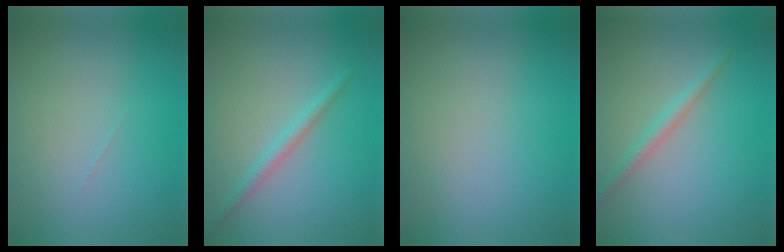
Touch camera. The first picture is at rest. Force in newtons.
{"total": 1.6, "press": 1.6, "slide": 0.1}
{"total": 0.0}
{"total": 1.6, "press": 1.6, "slide": 0.1}